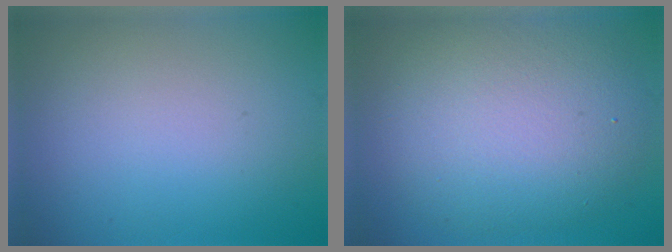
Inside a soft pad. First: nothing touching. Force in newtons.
{"total": 8.5, "press": 8.4, "slide": 0.9}